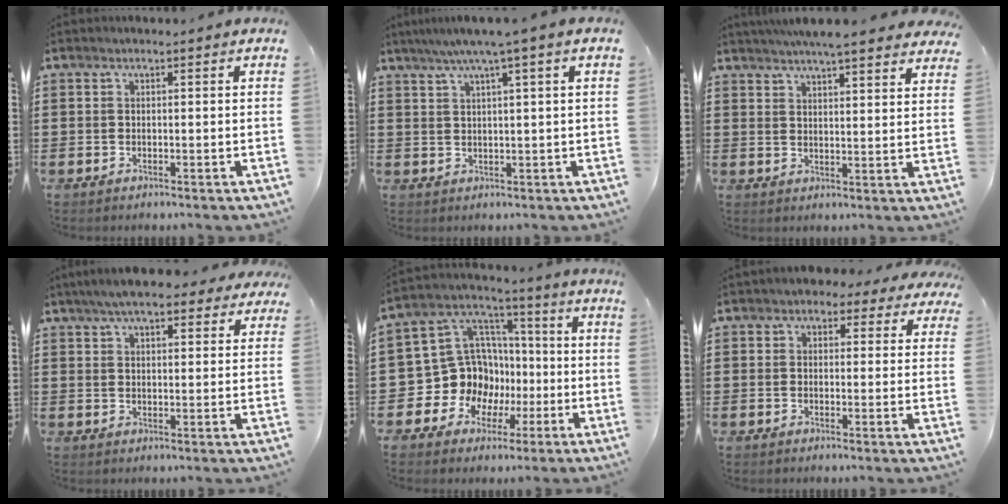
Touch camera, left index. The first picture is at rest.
{"total": 3.7, "force": [2.0, -0.5, 3.0], "torque": [-0.062, -0.001, 0.031]}
{"total": 5.7, "force": [5.3, 0.1, 2.1], "torque": [-0.057, -0.013, 0.096]}
{"total": 6.9, "force": [5.6, 1.7, 3.7], "torque": [-0.086, 0.002, 0.103]}
{"total": 12.2, "force": [-2.0, 11.4, 3.6], "torque": [-0.117, -0.007, -0.026]}
{"total": 2.8, "force": [2.0, 1.6, 1.0], "torque": [-0.022, 0.002, 0.034]}